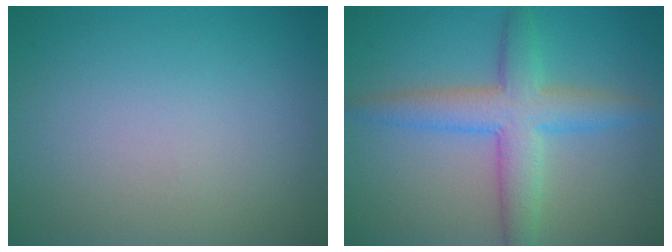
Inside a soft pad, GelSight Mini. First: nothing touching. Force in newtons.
{"total": 5.3, "press": 5.3, "slide": 0.2}